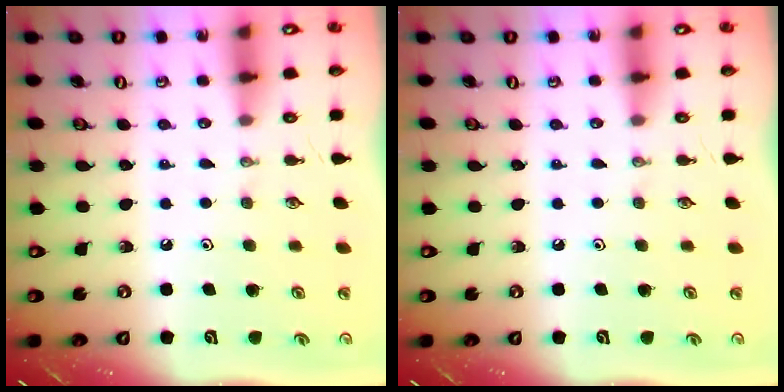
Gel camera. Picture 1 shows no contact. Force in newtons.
{"total": 0.0}